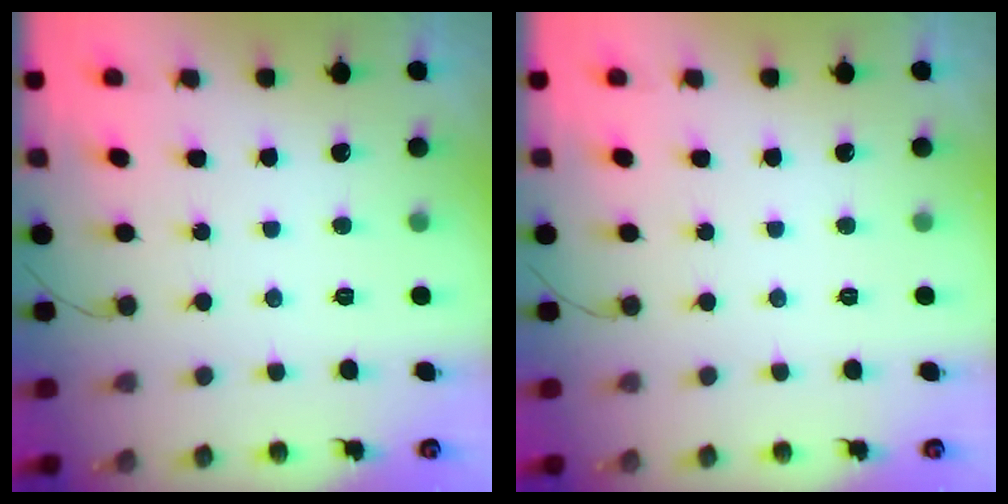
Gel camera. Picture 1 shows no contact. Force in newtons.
{"total": 0.0}